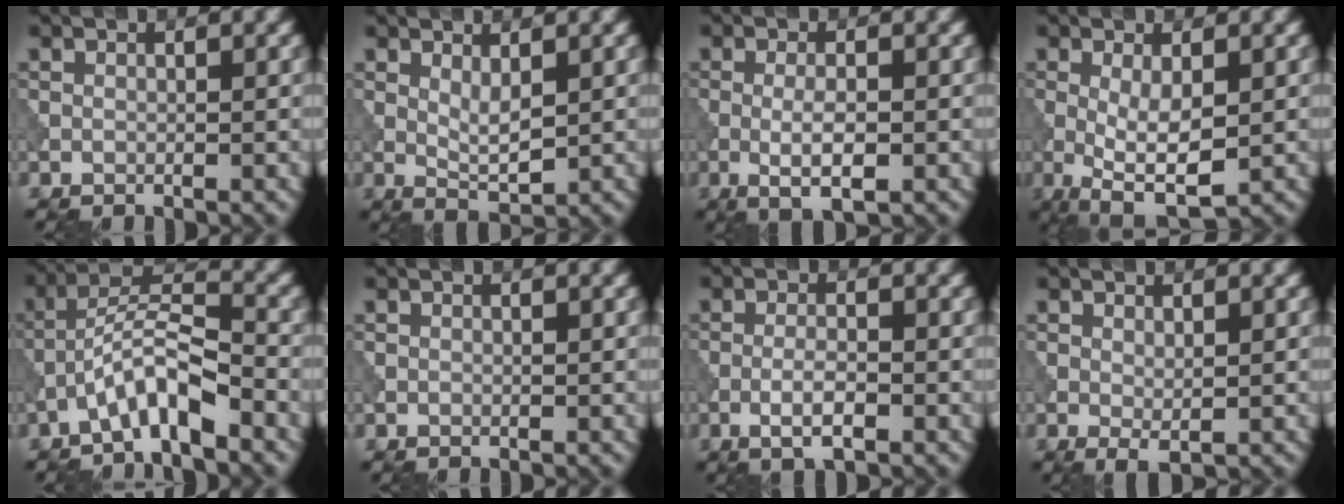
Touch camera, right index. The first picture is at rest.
{"total": 2.3, "force": [0.7, 0.7, 2.1], "torque": [-0.042, -0.006, 0.018]}
{"total": 3.3, "force": [-0.8, 0.8, 3.1], "torque": [-0.058, -0.004, -0.015]}
{"total": 4.8, "force": [-0.6, 1.5, 4.5], "torque": [-0.086, -0.013, -0.006]}
{"total": 5.3, "force": [-3.4, 1.2, 3.8], "torque": [-0.070, 0.018, -0.068]}
{"total": 0.0}
{"total": 2.6, "force": [-1.1, 0.6, 2.3], "torque": [-0.044, 0.003, -0.026]}
{"total": 1.2, "force": [0.0, 0.4, 1.2], "torque": [-0.021, -0.005, 0.003]}